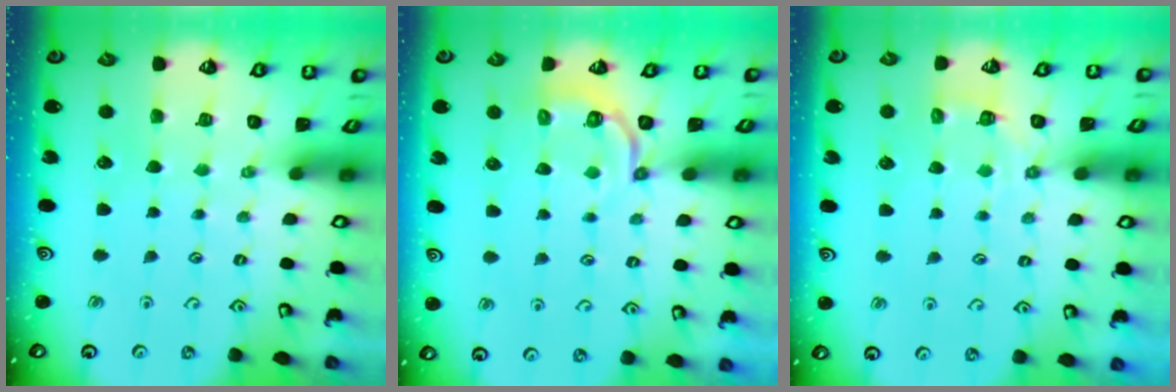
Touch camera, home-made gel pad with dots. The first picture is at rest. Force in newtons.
{"total": 5.1, "press": 4.5, "slide": 2.5}
{"total": 3.6, "press": 3.1, "slide": 1.9}